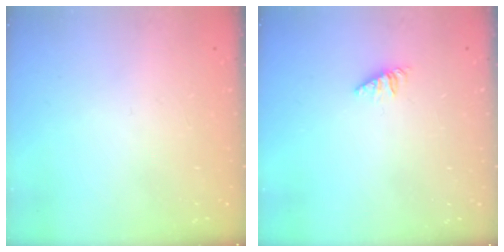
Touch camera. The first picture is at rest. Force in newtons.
{"total": 1.3, "press": 1.3, "slide": 0.3}